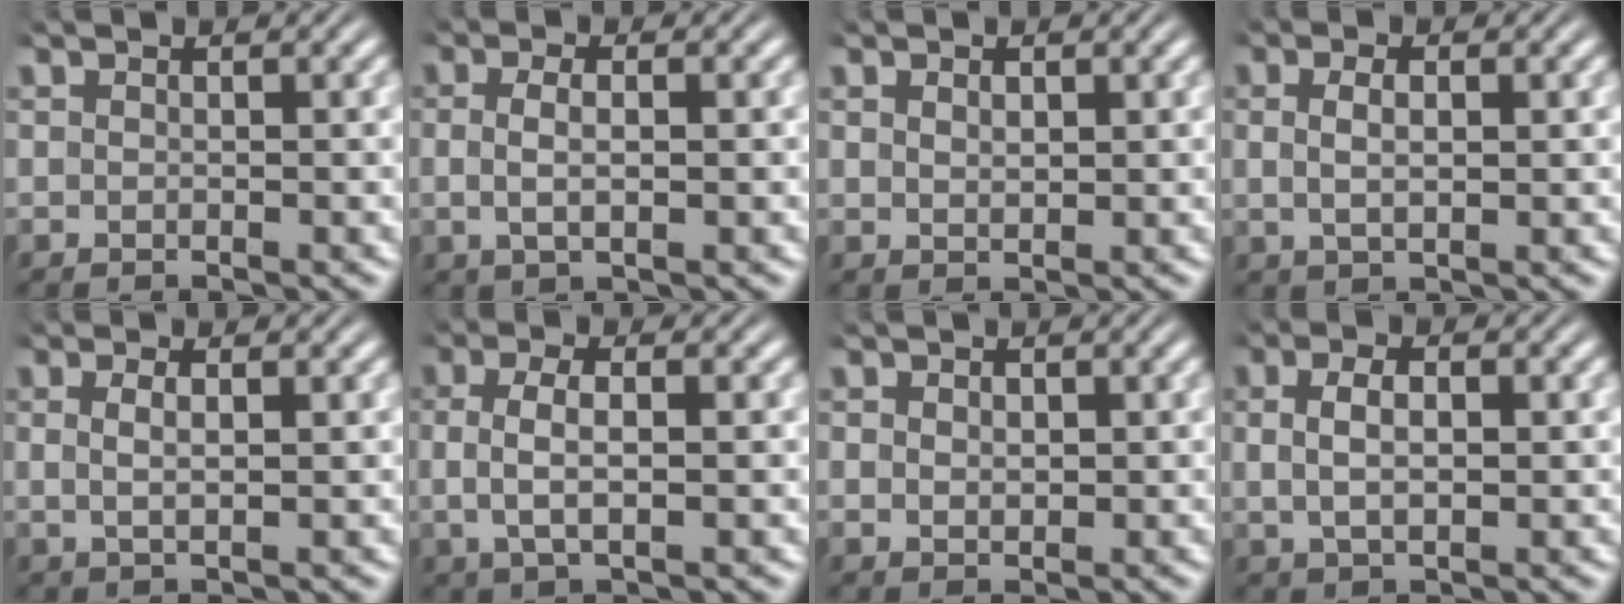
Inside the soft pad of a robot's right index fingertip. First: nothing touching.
{"total": 2.5, "force": [0.0, 1.0, 2.4], "torque": [-0.048, -0.006, 0.005]}
{"total": 0.8, "force": [0.5, 0.1, 0.7], "torque": [-0.009, -0.009, 0.020]}
{"total": 2.5, "force": [0.4, 1.0, 2.2], "torque": [-0.040, -0.004, 0.013]}
{"total": 2.0, "force": [0.5, 0.6, 1.9], "torque": [-0.037, -0.007, 0.016]}
{"total": 4.3, "force": [0.5, 2.0, 3.7], "torque": [-0.077, 0.000, 0.012]}
{"total": 1.1, "force": [0.2, 0.6, 0.9], "torque": [-0.014, -0.012, 0.015]}
{"total": 3.8, "force": [0.5, 2.1, 3.1], "torque": [-0.058, 0.001, 0.013]}